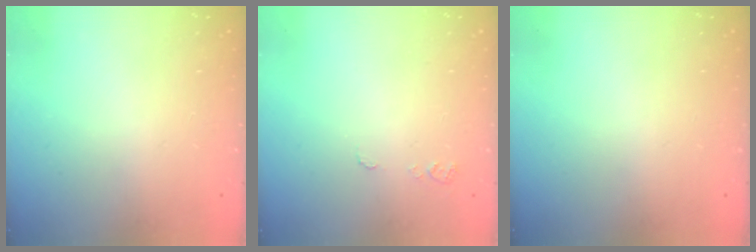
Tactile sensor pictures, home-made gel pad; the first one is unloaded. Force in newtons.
{"total": 5.3, "press": 5.2, "slide": 0.5}
{"total": 0.0}